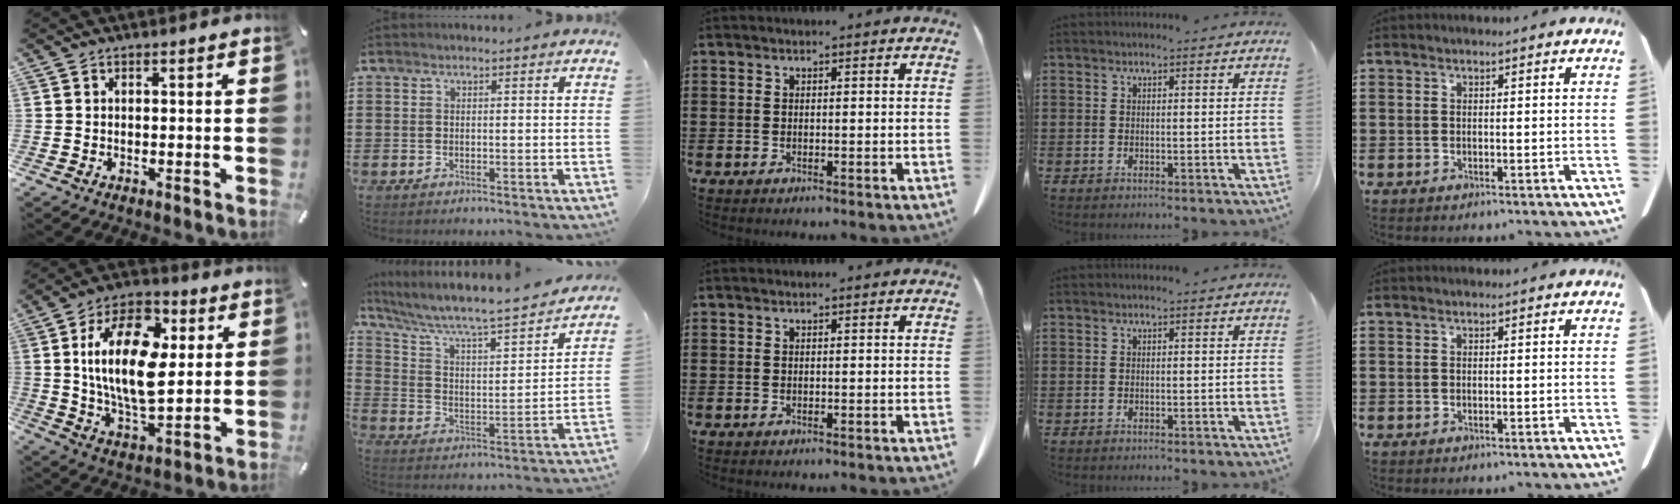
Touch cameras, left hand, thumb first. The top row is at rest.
{"thumb": {"total": 19.2, "force": [4.4, 11.1, 15.0], "torque": [-0.290, 0.002, 0.073]}, "index": {"total": 5.6, "force": [4.7, 0.5, 2.9], "torque": [-0.082, -0.046, 0.071]}}